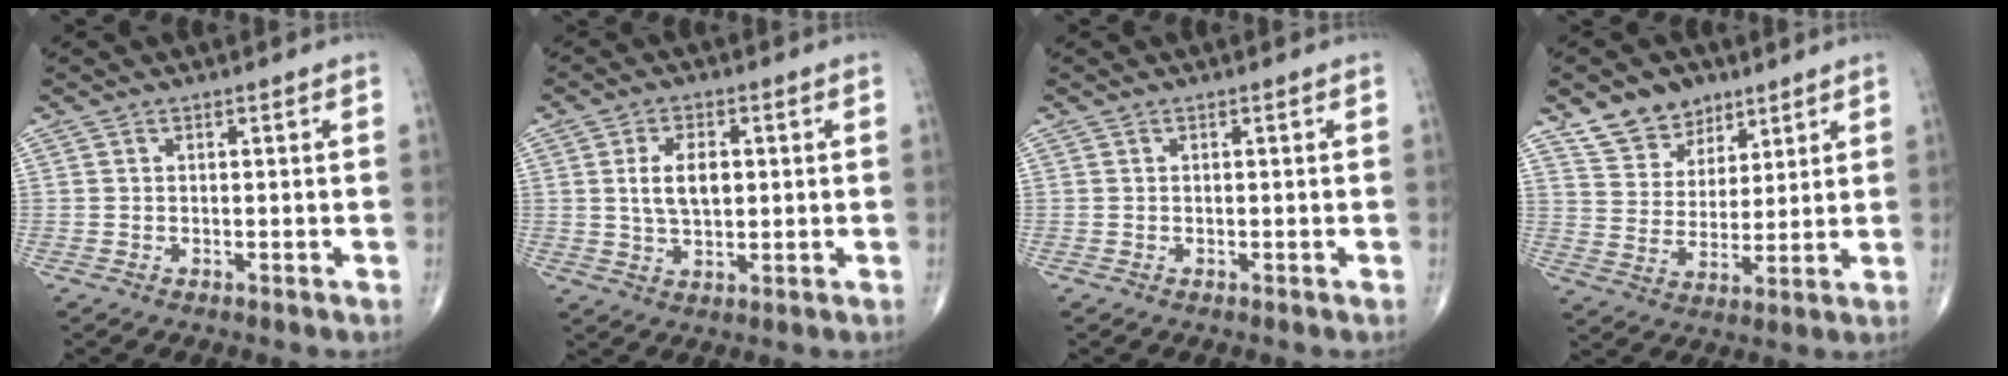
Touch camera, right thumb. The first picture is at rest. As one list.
[{"total": 7.1, "force": [1.1, 4.0, 5.7], "torque": [-0.095, -0.003, 0.022]}, {"total": 0.0}, {"total": 9.9, "force": [6.8, 6.5, 3.1], "torque": [-0.019, -0.039, 0.126]}]